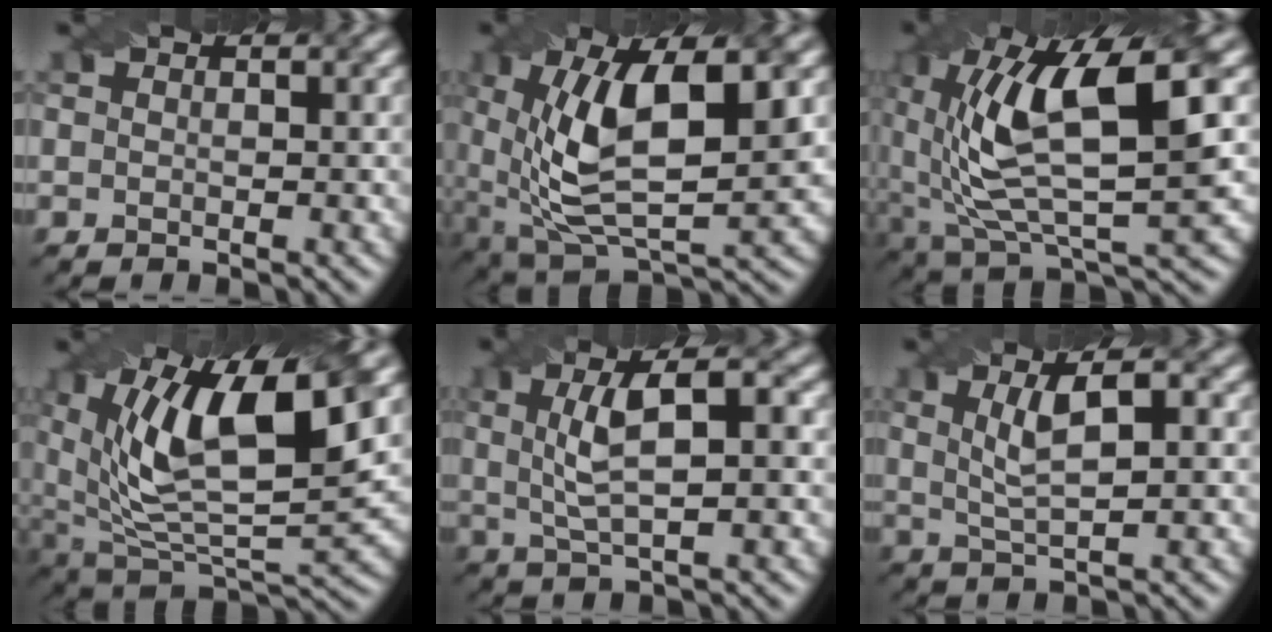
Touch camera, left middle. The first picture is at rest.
{"total": 11.5, "force": [1.8, 5.1, 10.1], "torque": [-0.186, -0.005, 0.028]}
{"total": 11.5, "force": [2.2, 4.3, 10.5], "torque": [-0.206, -0.004, 0.048]}
{"total": 14.7, "force": [5.4, 5.8, 12.4], "torque": [-0.221, 0.006, 0.091]}
{"total": 5.8, "force": [1.1, 1.7, 5.4], "torque": [-0.100, 0.008, 0.020]}
{"total": 4.5, "force": [1.1, 1.2, 4.2], "torque": [-0.079, 0.003, 0.024]}